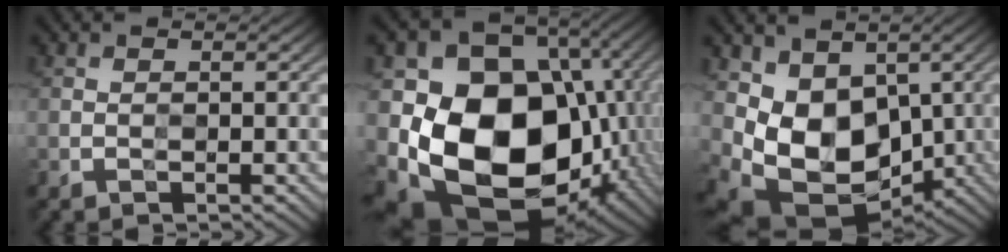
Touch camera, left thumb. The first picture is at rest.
{"total": 19.7, "force": [-3.3, 15.3, 12.0], "torque": [-0.236, -0.063, -0.036]}
{"total": 10.6, "force": [0.8, 7.9, 7.1], "torque": [-0.155, -0.043, 0.022]}